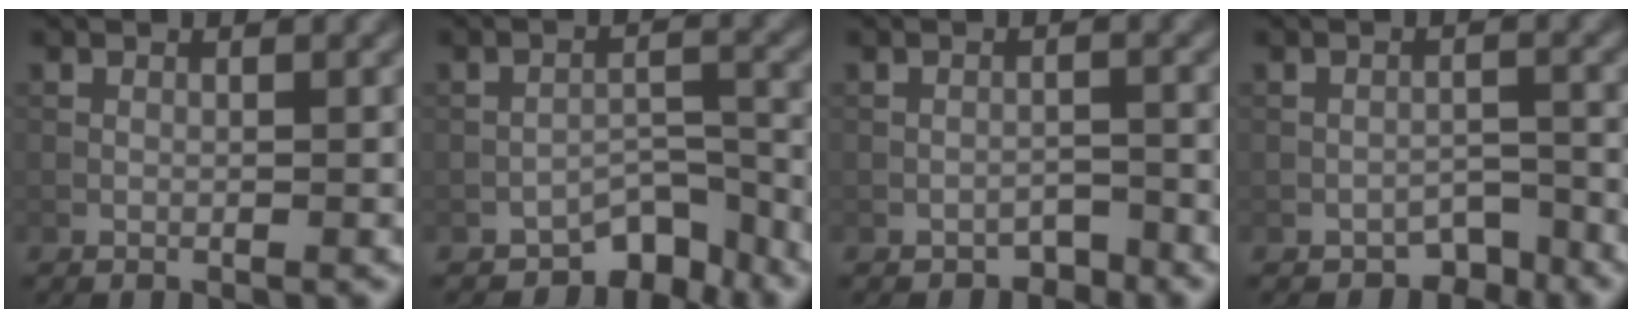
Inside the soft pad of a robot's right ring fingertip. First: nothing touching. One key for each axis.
{"total": 4.9, "fx": -4.0, "fy": 2.1, "fz": 1.8, "tx": -0.014, "ty": 0.003, "tz": -0.067}
{"total": 1.5, "fx": -1.3, "fy": 0.6, "fz": 0.2, "tx": -0.001, "ty": 0.006, "tz": -0.023}
{"total": 2.5, "fx": -2.1, "fy": 1.1, "fz": 0.8, "tx": -0.004, "ty": 0.006, "tz": -0.031}